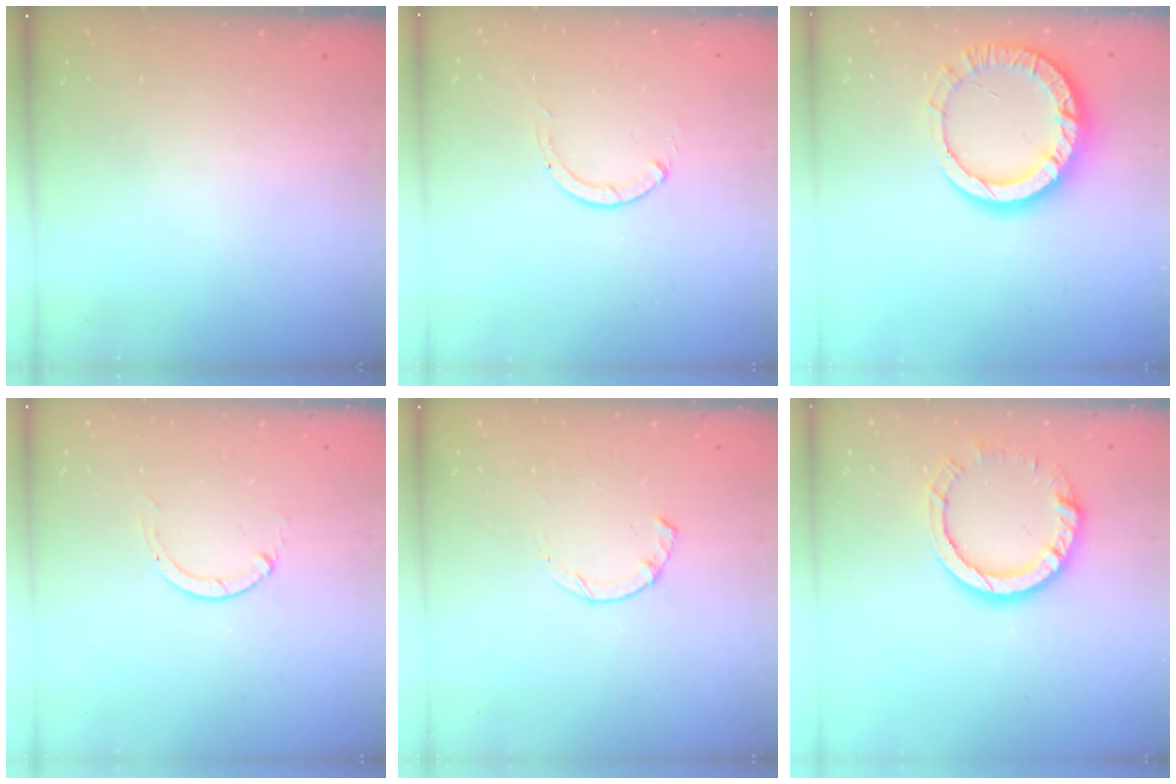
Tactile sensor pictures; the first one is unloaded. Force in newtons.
{"total": 0.0}
{"total": 13.0, "press": 12.9, "slide": 1.3}
{"total": 0.0}
{"total": 1.9, "press": 1.9, "slide": 0.3}
{"total": 10.8, "press": 10.7, "slide": 1.0}